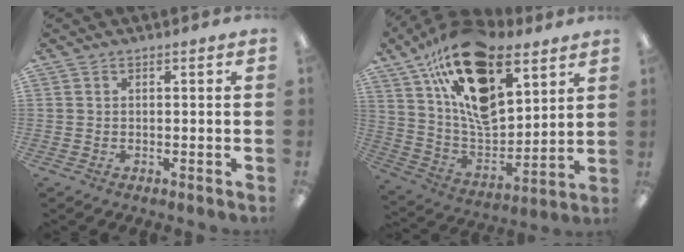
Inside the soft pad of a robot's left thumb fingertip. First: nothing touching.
{"total": 22.0, "force": [13.0, 11.0, 13.8], "torque": [-0.253, -0.080, 0.231]}